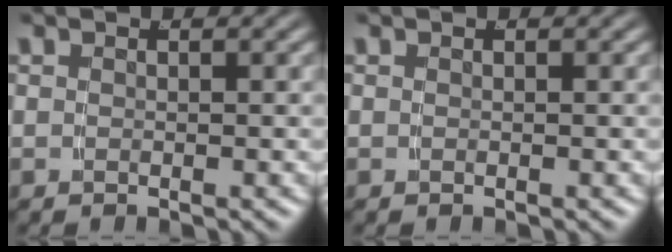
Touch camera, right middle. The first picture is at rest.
{"total": 0.0}